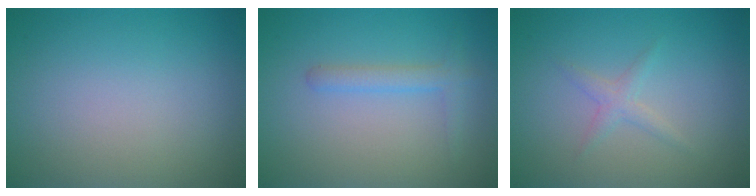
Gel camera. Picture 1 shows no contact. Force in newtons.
{"total": 1.7, "press": 1.7, "slide": 0.1}
{"total": 1.8, "press": 1.8, "slide": 0.1}